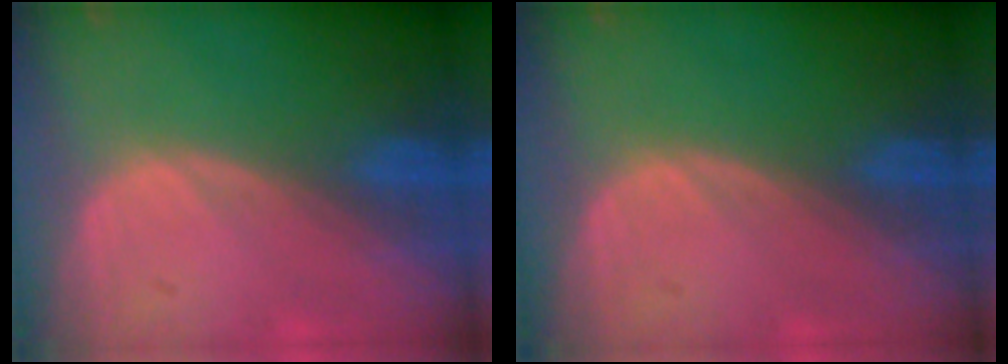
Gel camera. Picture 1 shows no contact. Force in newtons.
{"total": 0.0}